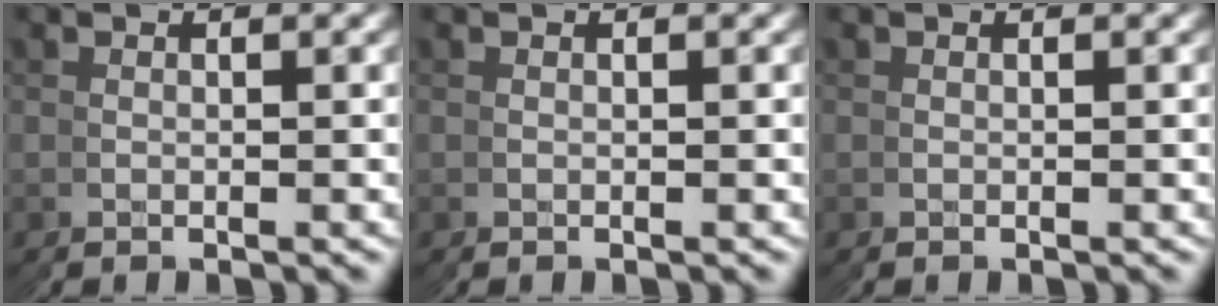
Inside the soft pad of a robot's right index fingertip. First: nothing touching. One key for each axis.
{"total": 0.0}
{"total": 0.0}